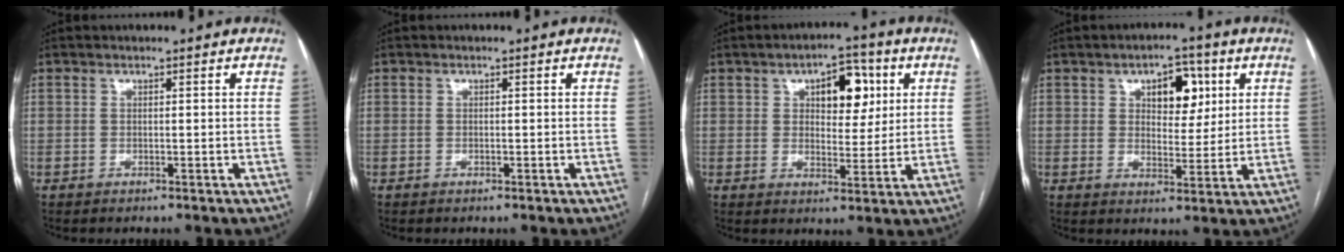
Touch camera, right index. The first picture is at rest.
{"total": 0.0}
{"total": 8.3, "force": [3.0, 4.2, 6.5], "torque": [-0.085, 0.018, 0.045]}
{"total": 7.4, "force": [2.9, 4.0, 5.6], "torque": [-0.075, 0.012, 0.046]}